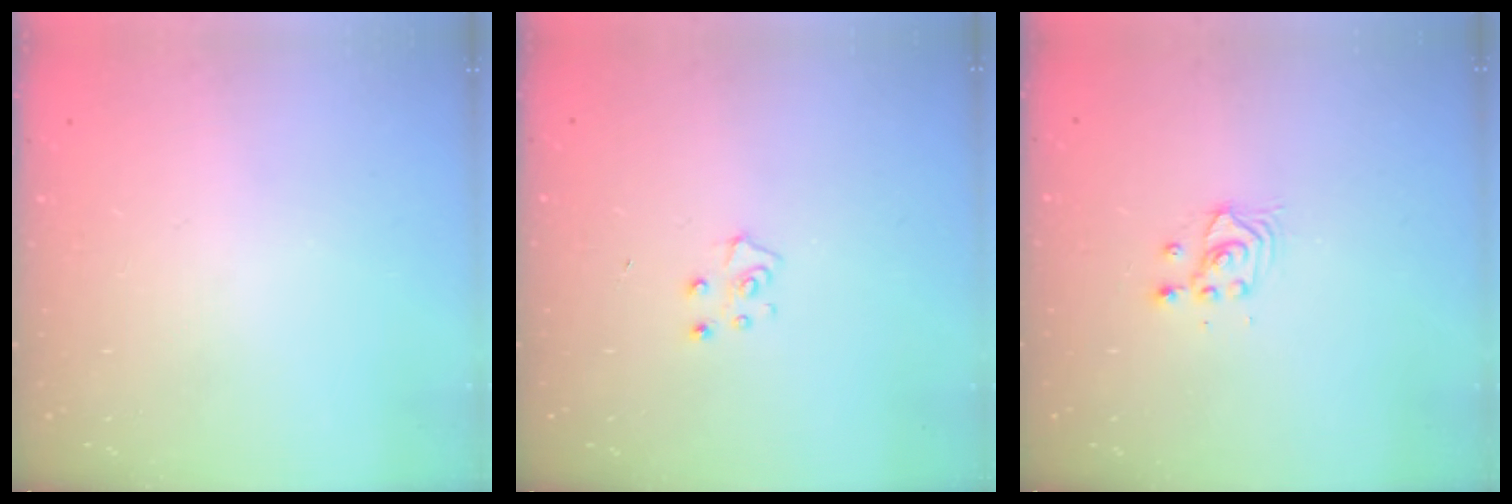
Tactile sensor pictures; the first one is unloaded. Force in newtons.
{"total": 5.3, "press": 5.3, "slide": 0.5}
{"total": 3.6, "press": 3.6, "slide": 0.3}